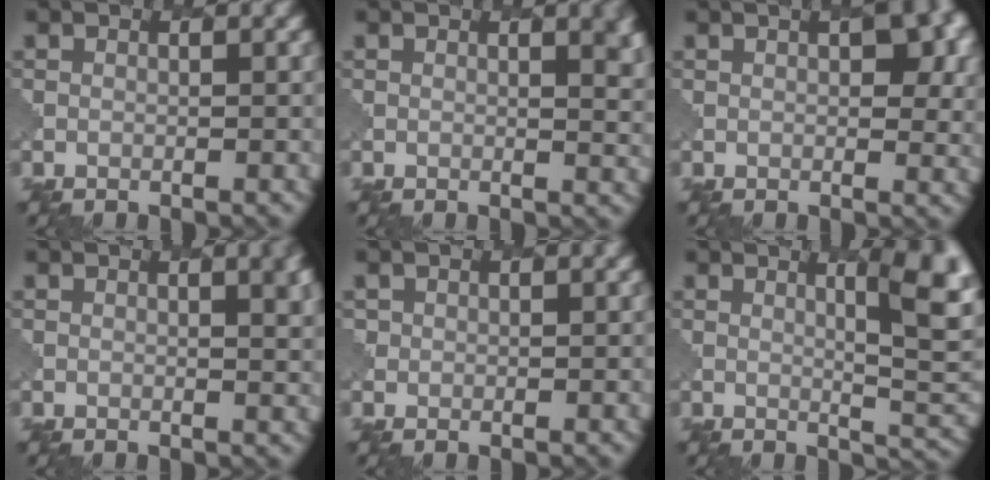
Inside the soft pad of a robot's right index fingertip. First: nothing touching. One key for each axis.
{"total": 3.9, "fx": 1.4, "fy": 1.5, "fz": 3.3, "tx": -0.018, "ty": 0.004, "tz": 0.012}
{"total": 4.3, "fx": 1.4, "fy": 1.8, "fz": 3.6, "tx": -0.038, "ty": 0.002, "tz": 0.014}
{"total": 4.2, "fx": 1.5, "fy": 1.6, "fz": 3.6, "tx": -0.016, "ty": 0.012, "tz": 0.012}
{"total": 1.4, "fx": 0.1, "fy": 1.3, "fz": 0.4, "tx": 0.002, "ty": -0.004, "tz": -0.002}
{"total": 6.9, "fx": 2.4, "fy": 1.6, "fz": 6.3, "tx": -0.069, "ty": -0.002, "tz": 0.033}